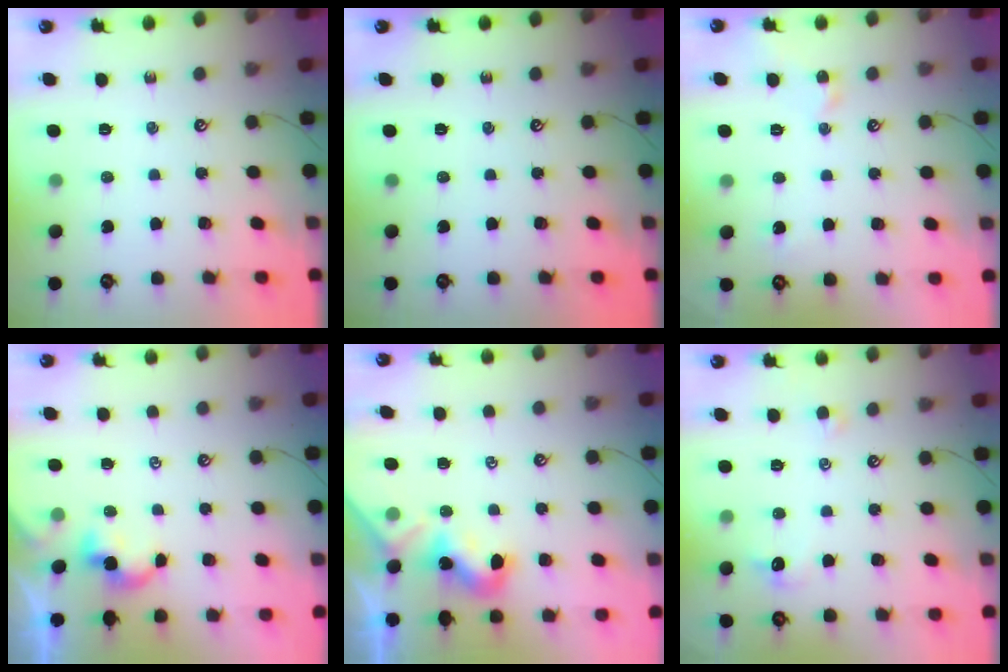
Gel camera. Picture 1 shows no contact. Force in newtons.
{"total": 0.0}
{"total": 1.8, "press": 1.8, "slide": 0.1}
{"total": 1.8, "press": 1.7, "slide": 0.2}
{"total": 2.0, "press": 1.9, "slide": 0.5}
{"total": 1.2, "press": 1.0, "slide": 0.6}